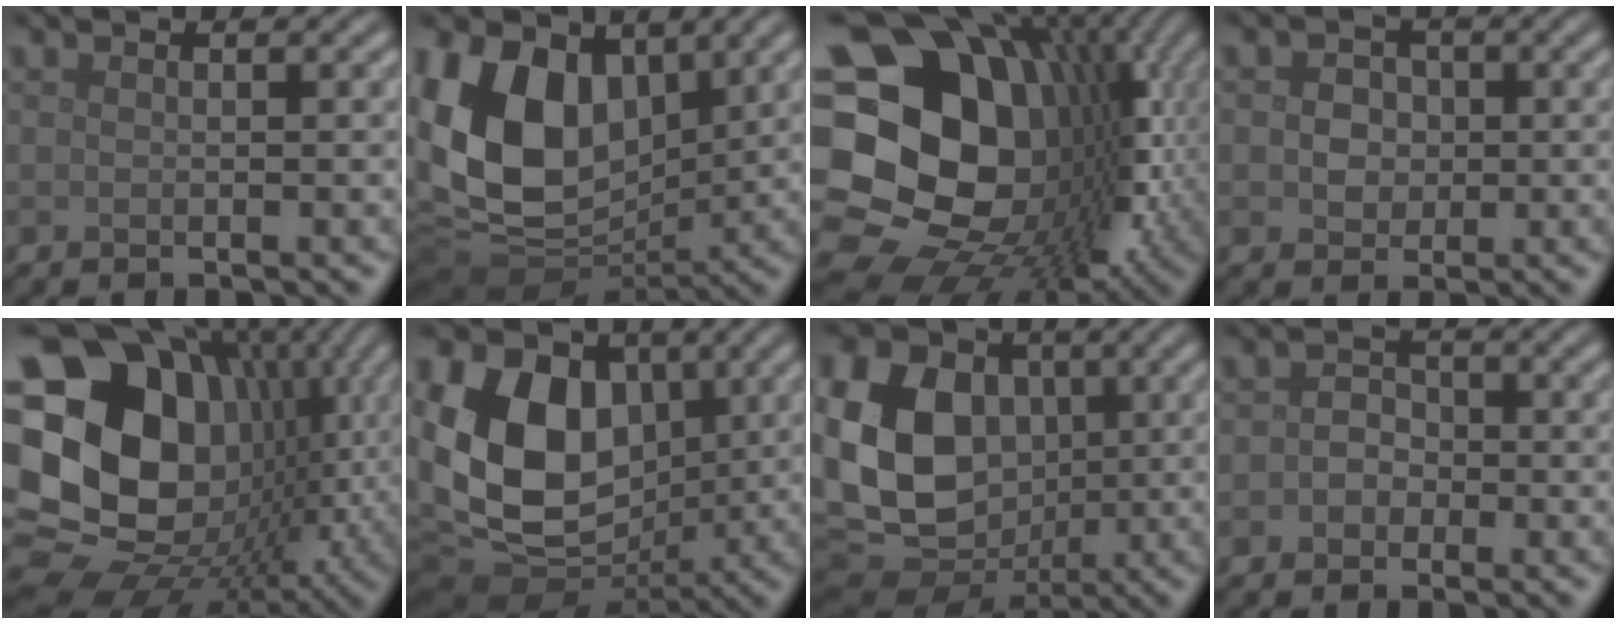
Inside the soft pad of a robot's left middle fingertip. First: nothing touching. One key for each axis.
{"total": 12.5, "fx": 2.3, "fy": 8.5, "fz": 8.9, "tx": -0.188, "ty": 0.000, "tz": 0.034}
{"total": 21.9, "fx": -0.4, "fy": 18.1, "fz": 12.3, "tx": -0.232, "ty": -0.010, "tz": -0.023}
{"total": 2.6, "fx": 0.1, "fy": 2.3, "fz": 1.3, "tx": -0.012, "ty": 0.005, "tz": -0.011}
{"total": 21.0, "fx": 1.7, "fy": 17.0, "fz": 12.2, "tx": -0.245, "ty": -0.011, "tz": 0.035}
{"total": 15.4, "fx": 1.5, "fy": 11.4, "fz": 10.2, "tx": -0.187, "ty": 0.014, "tz": 0.033}
{"total": 16.5, "fx": 0.7, "fy": 13.1, "fz": 10.1, "tx": -0.226, "ty": 0.006, "tz": 0.007}
{"total": 1.8, "fx": -0.5, "fy": 1.5, "fz": 0.7, "tx": -0.007, "ty": 0.003, "tz": -0.018}